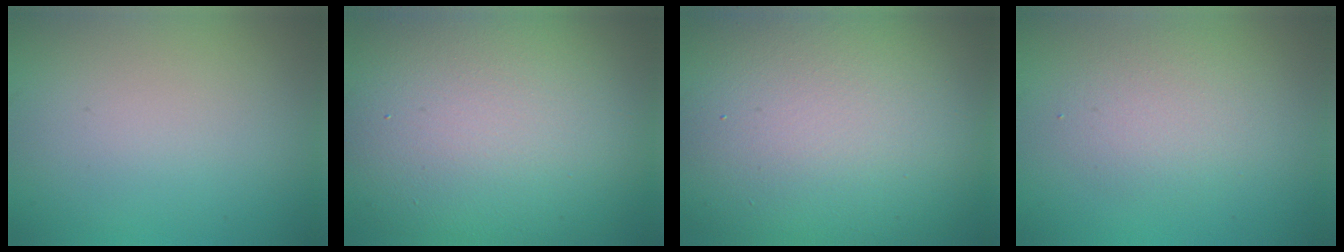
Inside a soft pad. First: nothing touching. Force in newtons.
{"total": 16.1, "press": 16.1, "slide": 0.7}
{"total": 18.1, "press": 18.0, "slide": 1.0}
{"total": 2.7, "press": 2.7, "slide": 0.2}